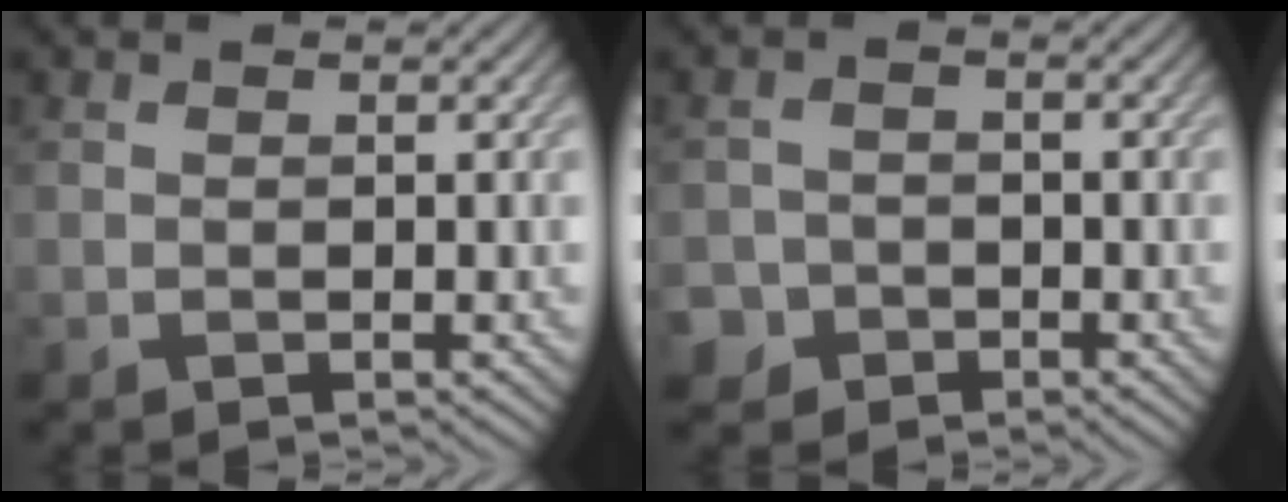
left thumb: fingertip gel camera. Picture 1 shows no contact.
{"total": 3.3, "force": [-1.8, 2.7, 0.3], "torque": [-0.002, -0.001, -0.041]}